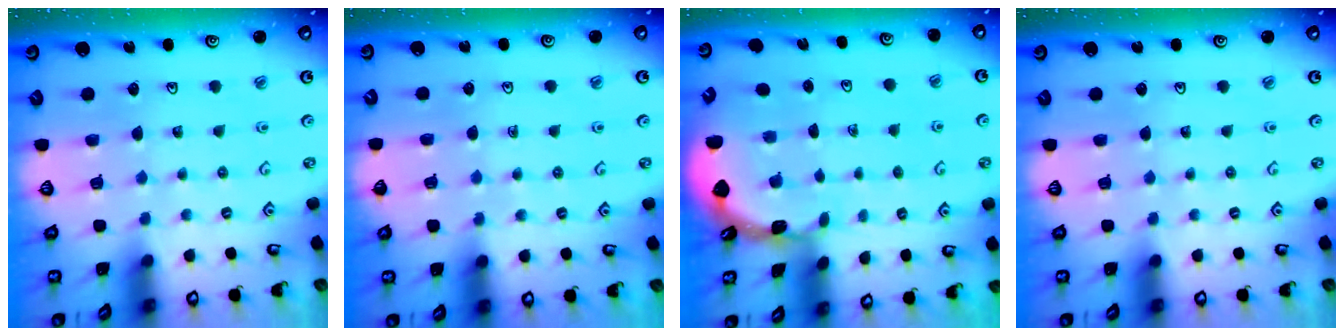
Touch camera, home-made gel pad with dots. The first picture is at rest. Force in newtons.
{"total": 2.7, "press": 2.7, "slide": 0.4}
{"total": 1.7, "press": 1.7, "slide": 0.2}
{"total": 0.0}